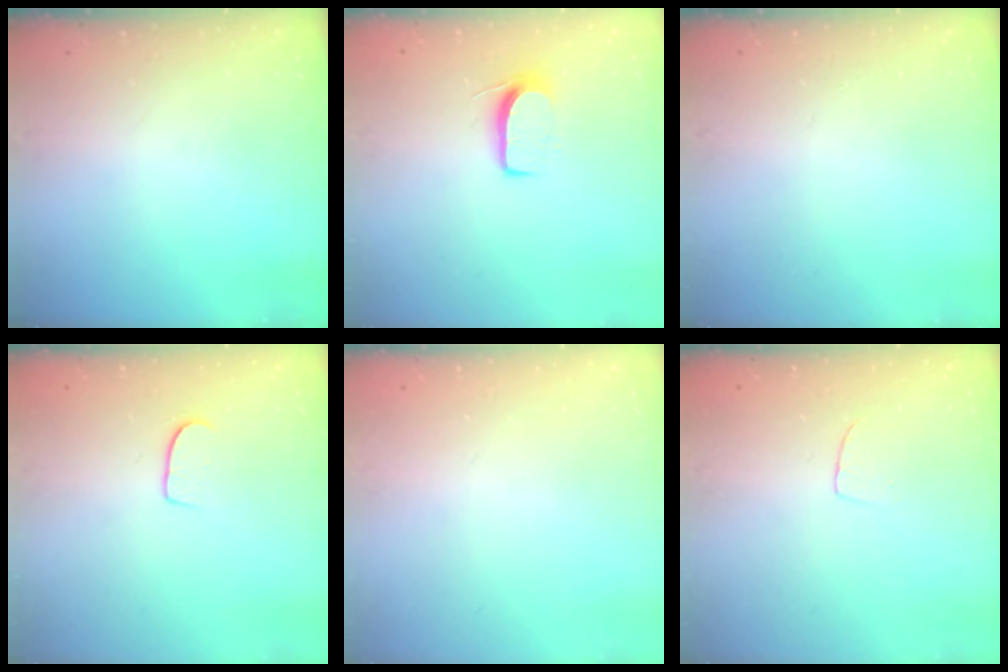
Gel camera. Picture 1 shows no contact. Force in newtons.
{"total": 7.0, "press": 7.0, "slide": 0.6}
{"total": 0.0}
{"total": 7.0, "press": 7.0, "slide": 0.4}
{"total": 0.0}
{"total": 3.9, "press": 3.9, "slide": 0.3}